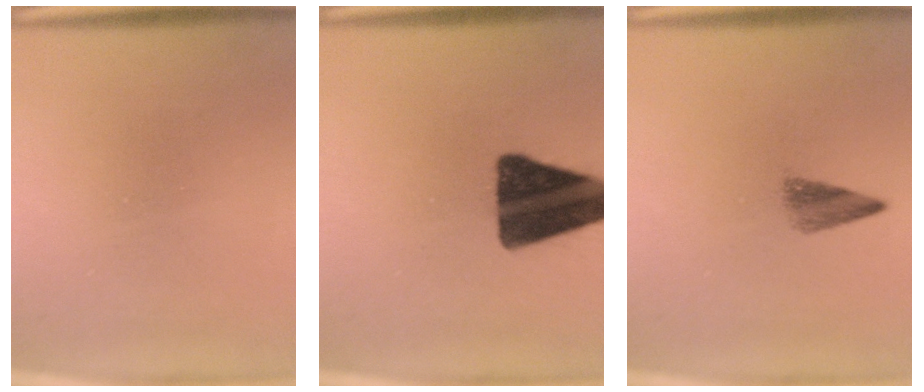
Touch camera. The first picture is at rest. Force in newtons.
{"total": 16.6}
{"total": 2.7}